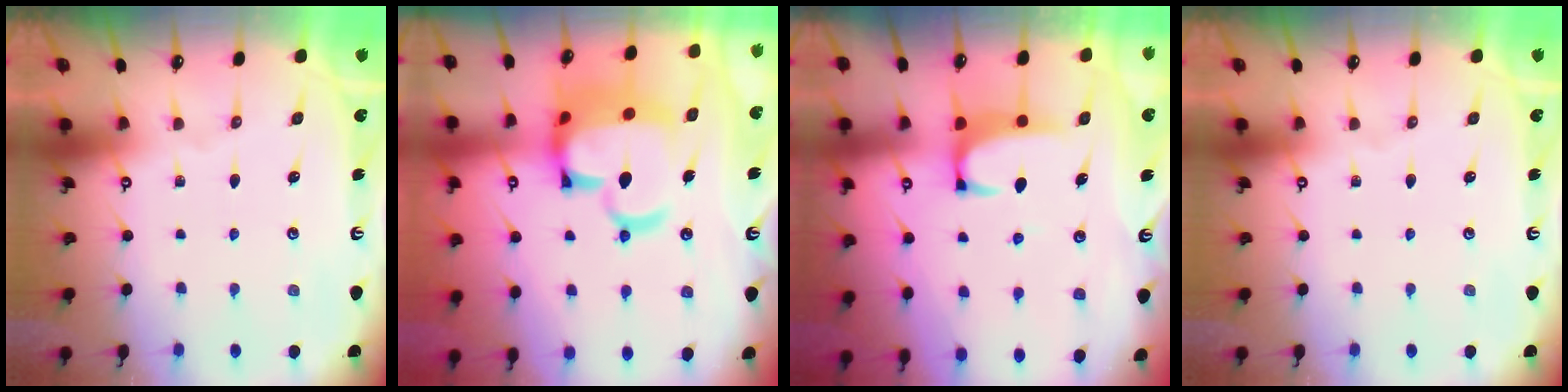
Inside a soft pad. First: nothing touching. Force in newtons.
{"total": 16.5, "press": 16.4, "slide": 1.6}
{"total": 1.9, "press": 1.9, "slide": 0.3}
{"total": 0.0}